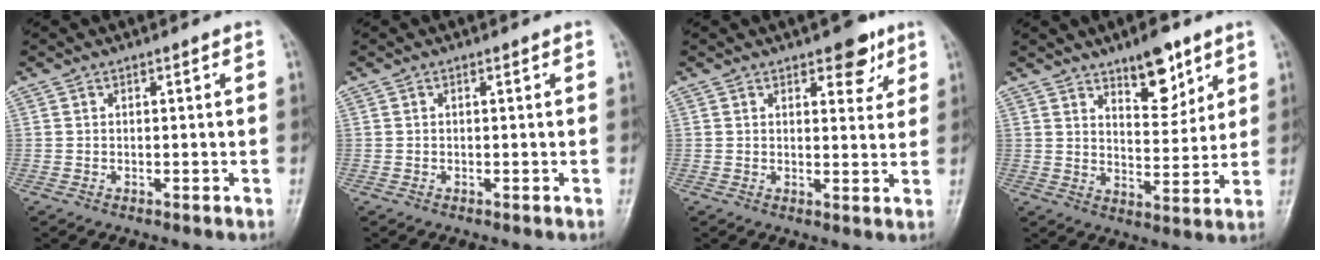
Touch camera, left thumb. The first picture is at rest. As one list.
[{"total": 0.0}, {"total": 5.6, "force": [3.4, 2.7, 3.5], "torque": [-0.018, -0.016, 0.042]}, {"total": 9.5, "force": [6.2, 4.1, 6.0], "torque": [-0.060, -0.043, 0.098]}]